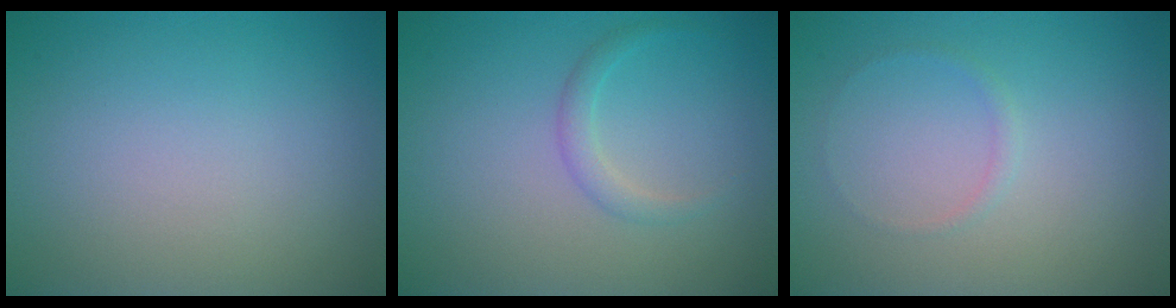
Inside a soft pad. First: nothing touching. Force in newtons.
{"total": 1.4, "press": 1.3, "slide": 0.1}
{"total": 0.7, "press": 0.7, "slide": 0.1}